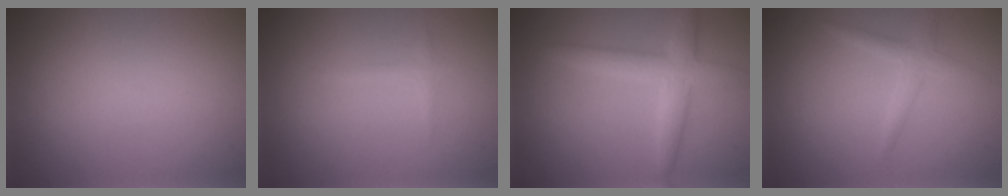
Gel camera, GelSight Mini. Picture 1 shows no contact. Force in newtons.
{"total": 0.8, "press": 0.8, "slide": 0.1}
{"total": 3.7, "press": 3.7, "slide": 0.2}
{"total": 1.6, "press": 1.6, "slide": 0.0}